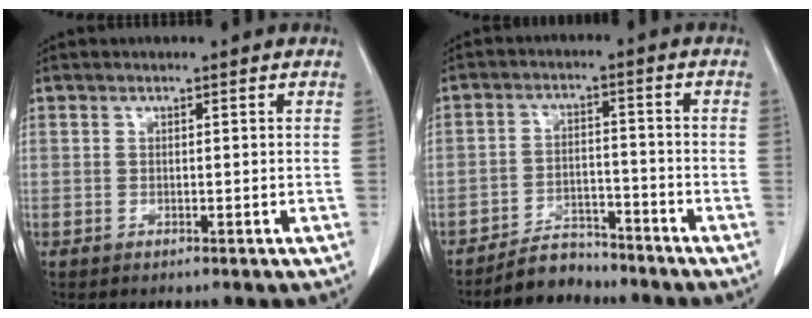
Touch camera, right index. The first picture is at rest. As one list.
[{"total": 5.5, "force": [-5.1, 2.0, 0.5], "torque": [-0.010, 0.001, -0.087]}]